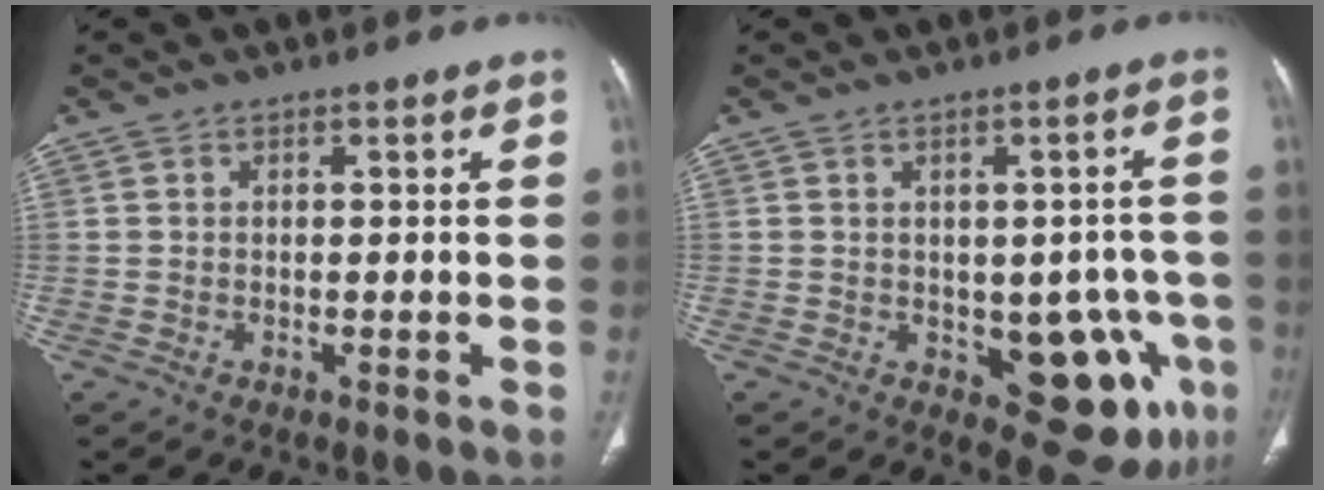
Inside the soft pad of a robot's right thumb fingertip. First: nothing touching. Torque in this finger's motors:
{"motor_torque": [2.74, 2.27, 1.31, -1.49, 0.41]}